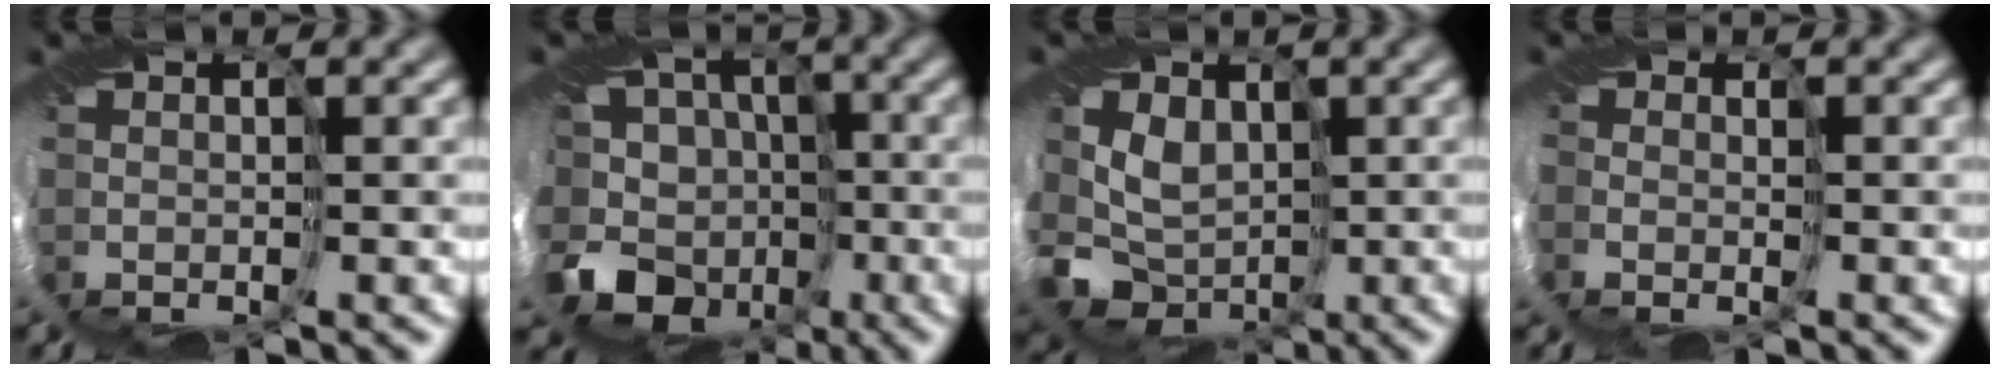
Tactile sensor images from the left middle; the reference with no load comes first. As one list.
[{"total": 10.3, "force": [-5.1, 8.2, 3.8], "torque": [-0.087, 0.003, -0.095]}, {"total": 3.9, "force": [-0.6, 3.6, 1.4], "torque": [-0.031, -0.020, -0.015]}, {"total": 1.4, "force": [-0.9, 1.1, 0.2], "torque": [-0.012, -0.016, -0.020]}]